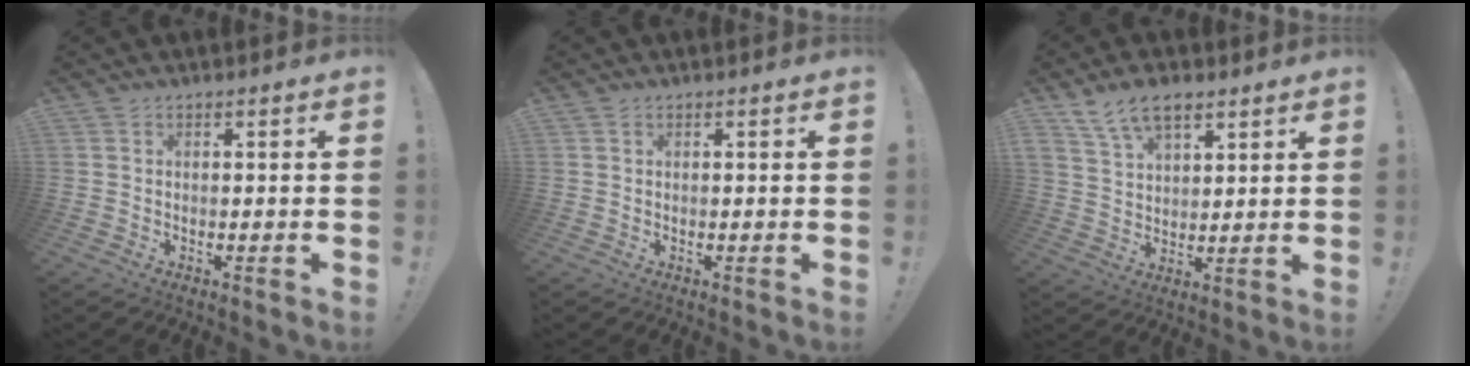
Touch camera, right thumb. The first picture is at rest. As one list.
[{"total": 0.6, "force": [0.4, 0.3, 0.1], "torque": [0.002, -0.001, 0.008]}, {"total": 9.7, "force": [6.4, 5.1, 5.3], "torque": [-0.101, -0.019, 0.123]}]